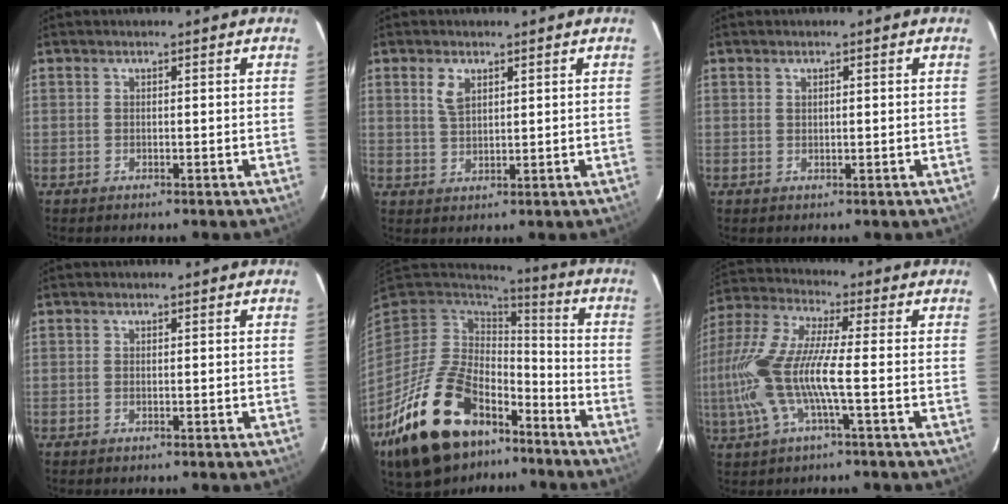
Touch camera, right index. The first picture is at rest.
{"total": 3.5, "force": [1.7, 1.9, 2.4], "torque": [-0.046, 0.003, 0.034]}
{"total": 0.8, "force": [0.3, 0.3, 0.6], "torque": [-0.011, 0.004, 0.006]}
{"total": 0.0}
{"total": 24.9, "force": [-15.0, 13.4, 14.7], "torque": [-0.298, -0.010, -0.236]}
{"total": 15.7, "force": [-2.9, 2.6, 15.2], "torque": [-0.303, -0.007, -0.058]}